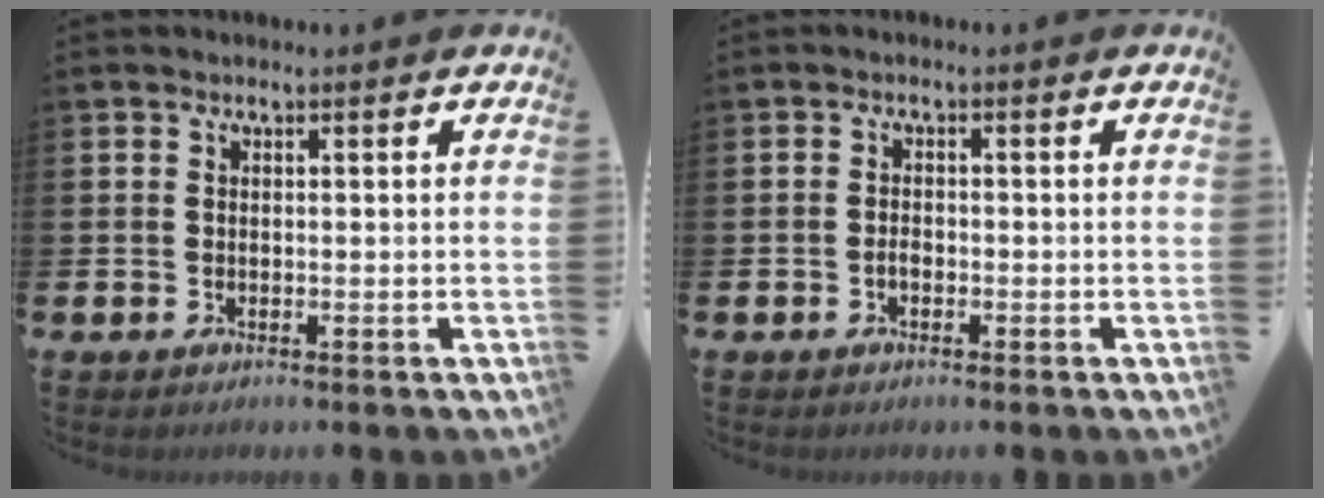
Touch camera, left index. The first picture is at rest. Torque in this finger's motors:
{"motor_torque": [0.31, 0.04, 0.00, 0.03]}